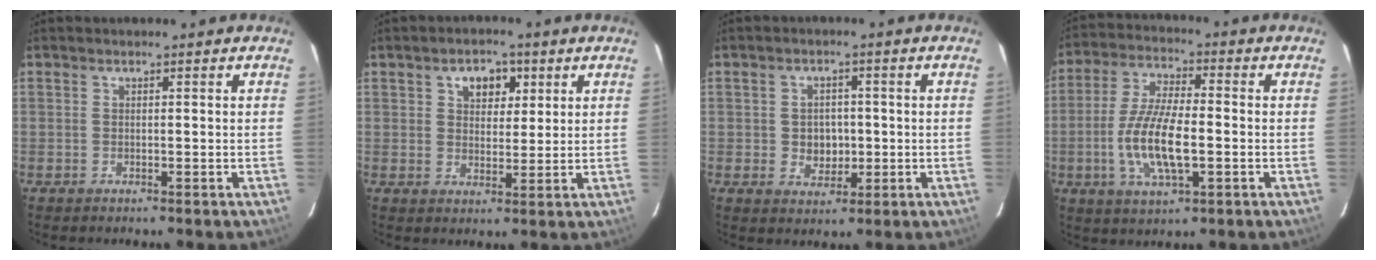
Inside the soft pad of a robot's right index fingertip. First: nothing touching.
{"total": 5.5, "force": [2.5, 3.7, 3.2], "torque": [-0.046, 0.012, 0.042]}
{"total": 4.7, "force": [-0.4, 4.1, 2.4], "torque": [-0.042, 0.004, 0.002]}
{"total": 12.4, "force": [-2.7, 4.2, 11.3], "torque": [-0.233, -0.005, -0.051]}